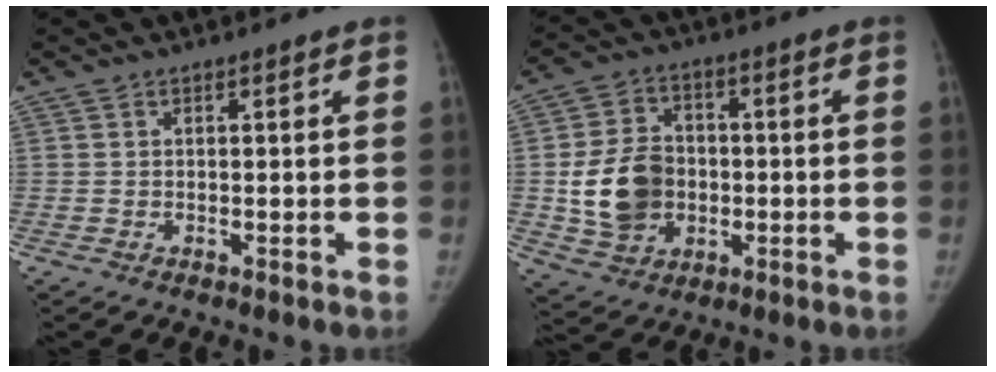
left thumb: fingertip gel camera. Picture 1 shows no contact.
{"total": 12.5, "force": [-1.2, 10.1, 7.3], "torque": [-0.109, 0.010, -0.017]}